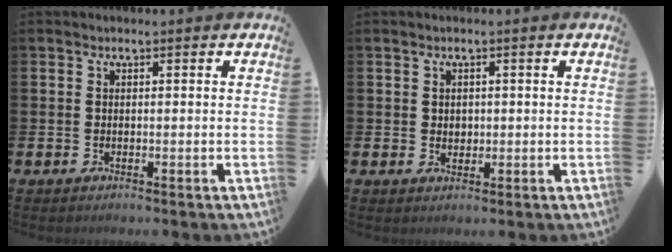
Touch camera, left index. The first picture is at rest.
{"total": 1.4, "force": [0.8, 1.1, 0.5], "torque": [0.002, 0.003, 0.012]}